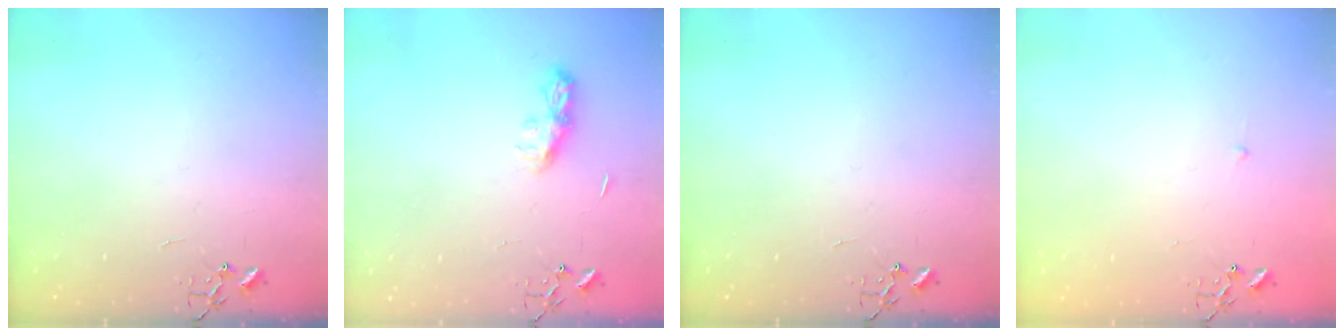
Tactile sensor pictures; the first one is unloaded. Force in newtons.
{"total": 7.8, "press": 7.8, "slide": 0.4}
{"total": 0.0}
{"total": 2.3, "press": 2.3, "slide": 0.3}